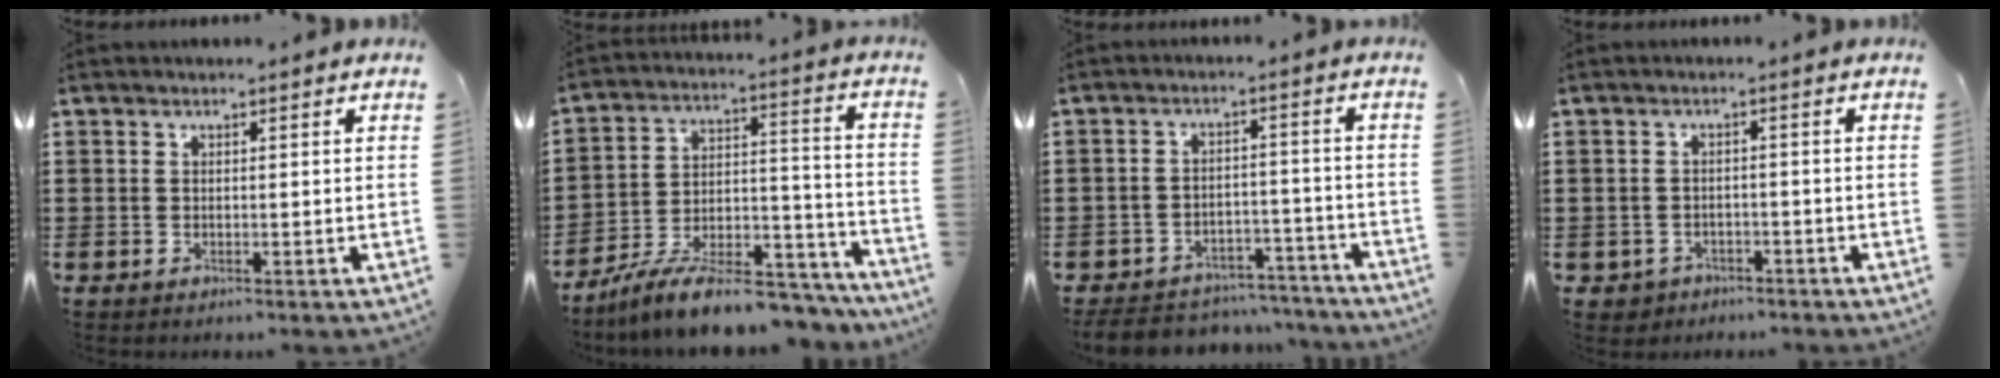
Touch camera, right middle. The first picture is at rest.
{"total": 10.3, "force": [-9.0, 1.6, 4.7], "torque": [-0.073, 0.025, -0.172]}
{"total": 5.6, "force": [-5.4, 1.2, 0.8], "torque": [-0.015, 0.013, -0.108]}
{"total": 1.7, "force": [-1.5, 0.8, -0.2], "torque": [-0.005, 0.002, -0.036]}